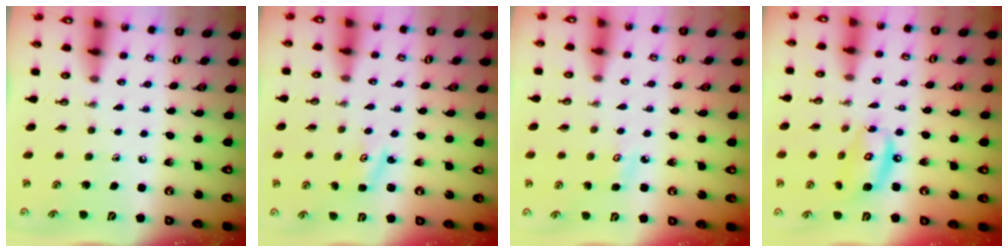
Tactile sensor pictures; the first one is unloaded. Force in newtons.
{"total": 1.6, "press": 1.6, "slide": 0.2}
{"total": 3.3, "press": 3.3, "slide": 0.3}
{"total": 11.3, "press": 11.3, "slide": 1.2}